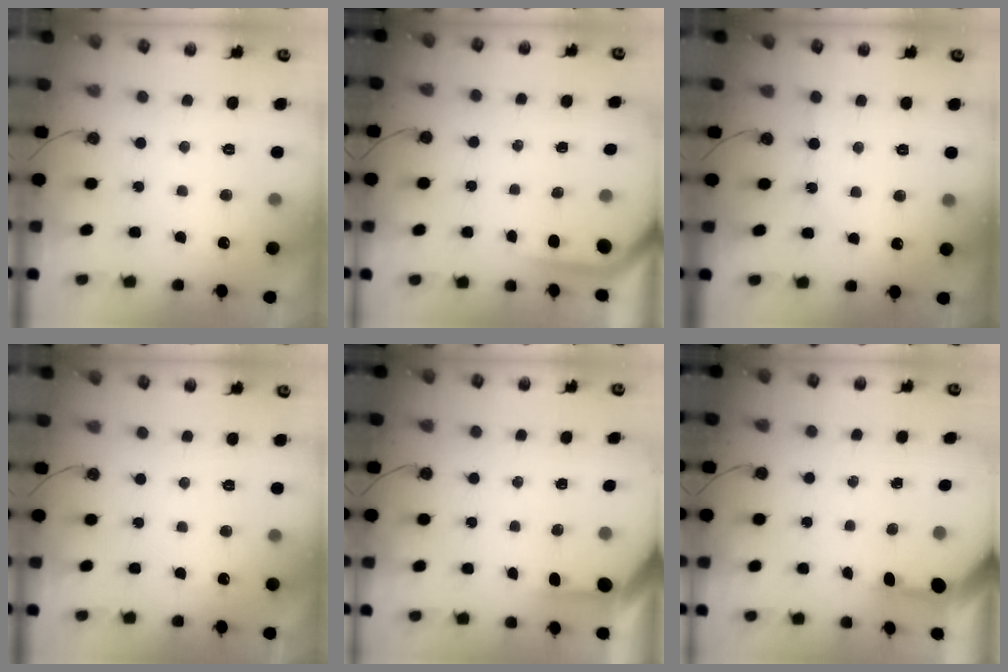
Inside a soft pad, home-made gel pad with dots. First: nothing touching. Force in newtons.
{"total": 2.7, "press": 2.7, "slide": 0.4}
{"total": 2.4, "press": 2.4, "slide": 0.2}
{"total": 0.0}
{"total": 2.1, "press": 2.1, "slide": 0.3}
{"total": 3.2, "press": 3.2, "slide": 0.3}